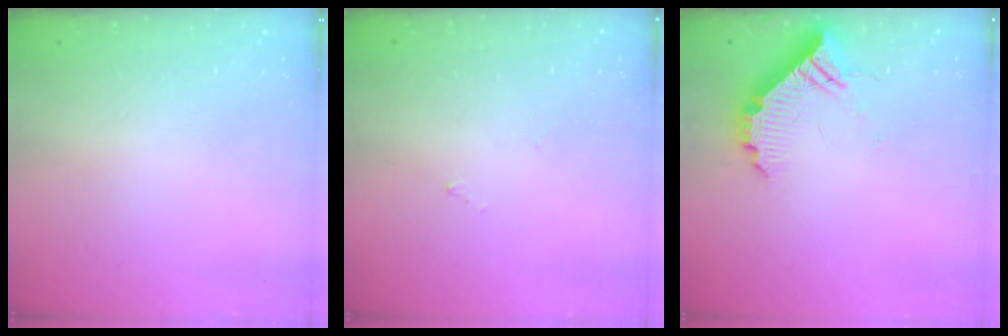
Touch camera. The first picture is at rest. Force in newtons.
{"total": 6.6, "press": 6.6, "slide": 0.3}
{"total": 10.6, "press": 10.6, "slide": 0.4}